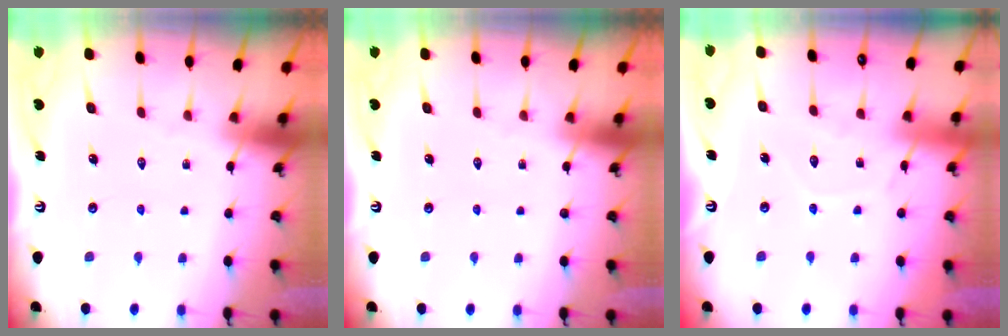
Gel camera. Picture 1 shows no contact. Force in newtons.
{"total": 0.0}
{"total": 6.9, "press": 6.9, "slide": 0.5}